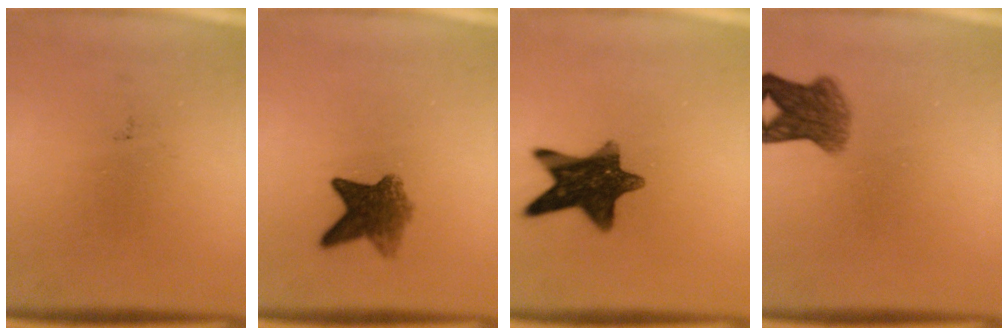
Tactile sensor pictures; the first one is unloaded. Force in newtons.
{"total": 5.7}
{"total": 11.9}
{"total": 5.6}